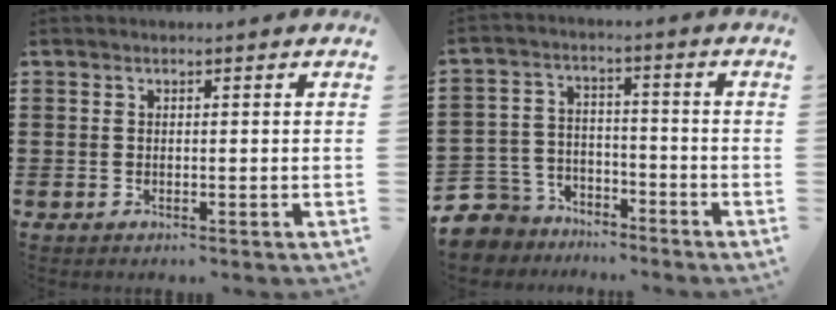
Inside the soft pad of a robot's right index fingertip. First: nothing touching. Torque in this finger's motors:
{"motor_torque": [-0.40, 0.68, -0.47, -0.21]}